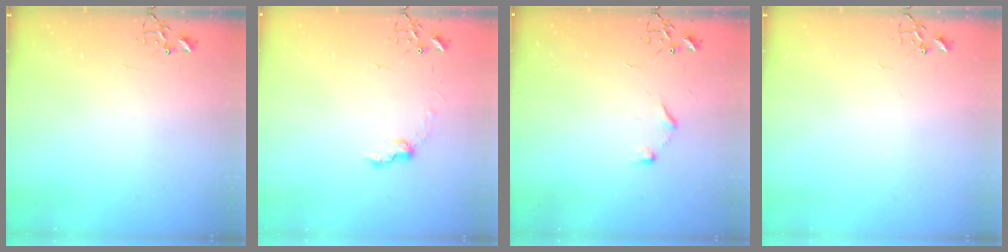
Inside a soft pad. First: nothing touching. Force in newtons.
{"total": 7.8, "press": 7.8, "slide": 0.8}
{"total": 6.7, "press": 6.7, "slide": 0.7}
{"total": 0.0}